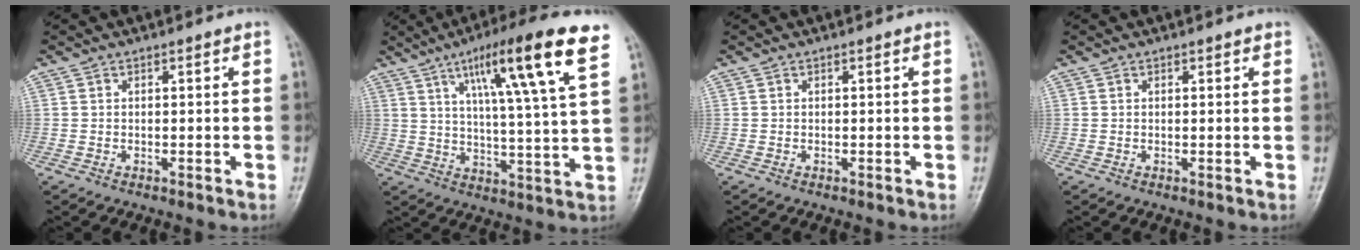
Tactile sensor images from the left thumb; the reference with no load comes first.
{"total": 17.2, "force": [8.8, 1.4, 14.7], "torque": [-0.227, -0.027, 0.133]}
{"total": 0.0}
{"total": 0.9, "force": [0.6, 0.4, 0.5], "torque": [-0.003, -0.002, 0.004]}